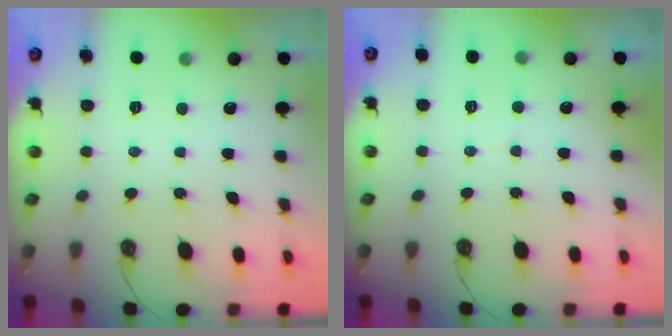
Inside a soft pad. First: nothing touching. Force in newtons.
{"total": 2.6, "press": 2.4, "slide": 0.9}